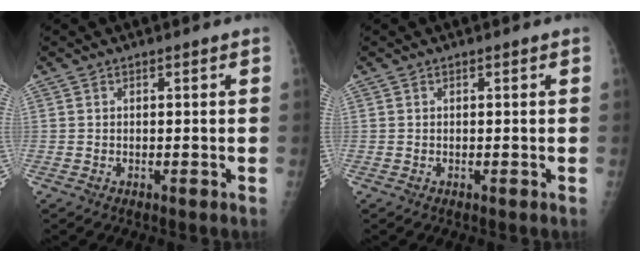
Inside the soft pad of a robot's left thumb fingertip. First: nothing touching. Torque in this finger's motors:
{"motor_torque": [0.01, 0.02, -0.07, -0.09, 0.00]}